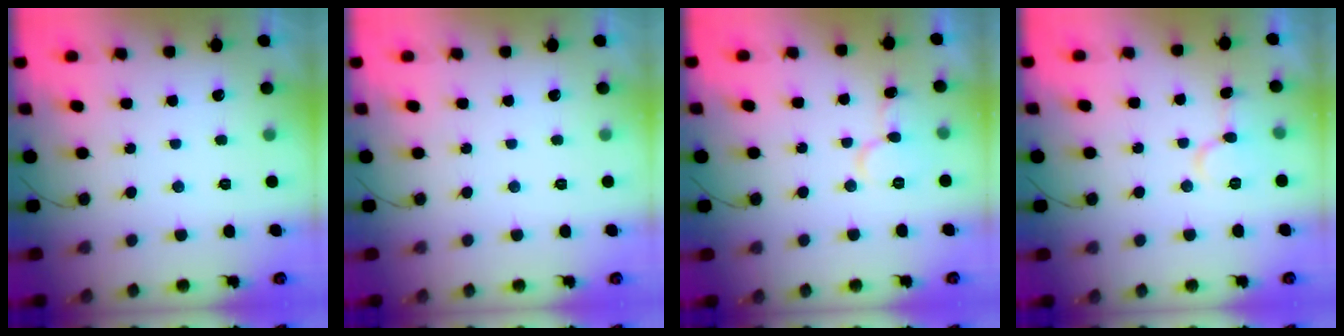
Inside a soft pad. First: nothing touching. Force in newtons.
{"total": 0.0}
{"total": 8.8, "press": 8.7, "slide": 1.0}
{"total": 8.3, "press": 8.3, "slide": 0.5}